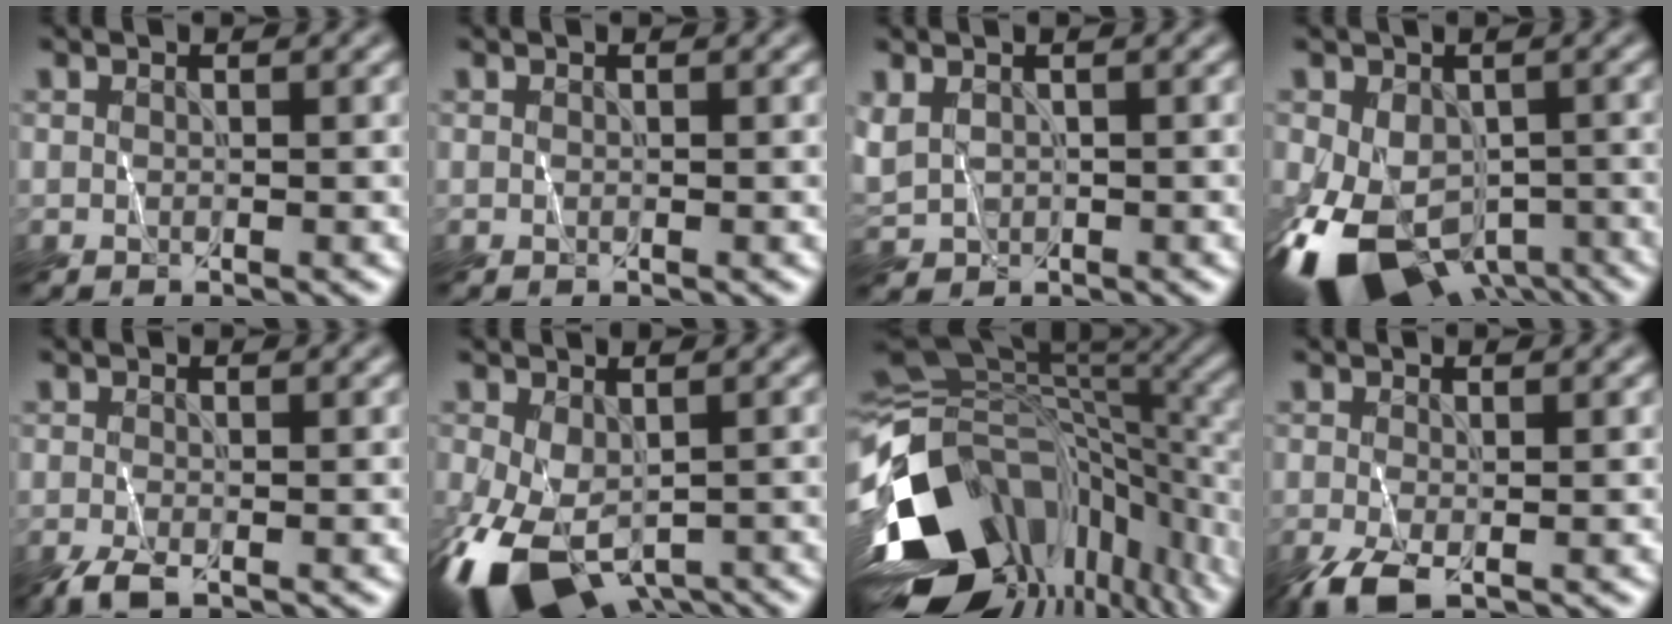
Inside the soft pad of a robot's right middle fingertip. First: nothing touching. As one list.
[{"total": 0.0}, {"total": 2.0, "force": [0.5, 1.7, 1.0], "torque": [-0.036, -0.006, 0.018]}, {"total": 12.5, "force": [-6.1, 7.5, 7.9], "torque": [-0.148, -0.039, -0.086]}, {"total": 1.9, "force": [-1.3, 0.5, 1.2], "torque": [-0.035, -0.006, -0.025]}, {"total": 10.6, "force": [-5.3, 5.6, 7.4], "torque": [-0.164, -0.041, -0.068]}, {"total": 16.7, "force": [-5.7, 10.4, 11.8], "torque": [-0.253, -0.026, -0.087]}, {"total": 2.8, "force": [-1.6, 0.9, 2.1], "torque": [-0.054, -0.008, -0.027]}]